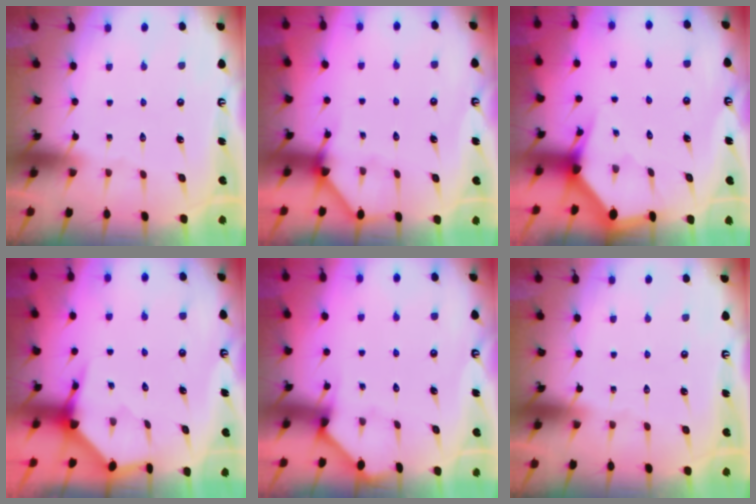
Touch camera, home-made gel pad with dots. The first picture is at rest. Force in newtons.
{"total": 3.2, "press": 3.1, "slide": 0.4}
{"total": 2.6, "press": 2.6, "slide": 0.1}
{"total": 3.9, "press": 3.9, "slide": 0.5}
{"total": 1.7, "press": 1.6, "slide": 0.2}
{"total": 0.0}